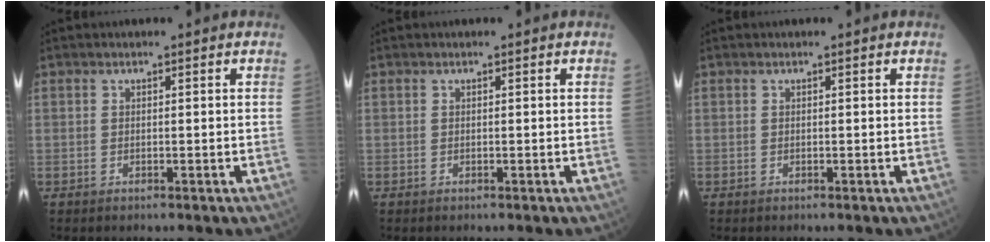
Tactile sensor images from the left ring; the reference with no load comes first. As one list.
[{"total": 0.0}, {"total": 0.0}]